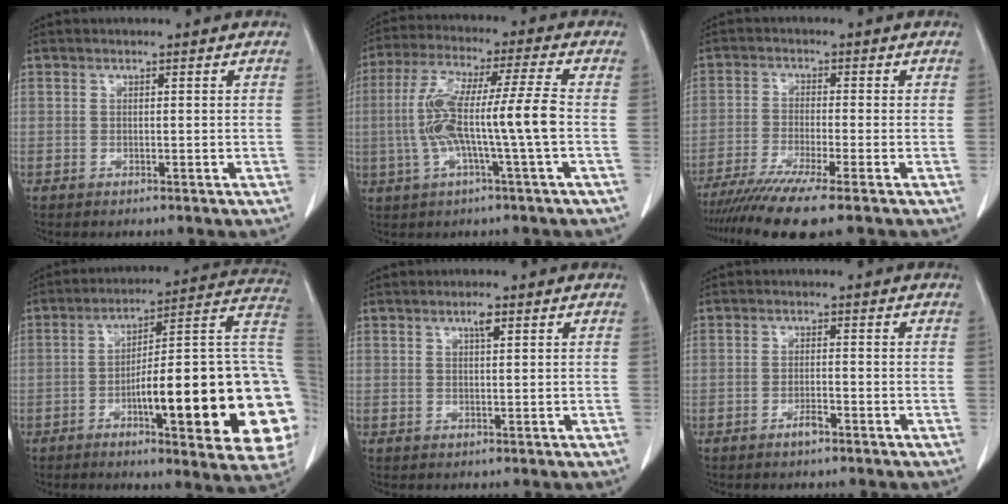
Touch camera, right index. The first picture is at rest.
{"total": 11.8, "force": [-1.5, -0.3, 11.7], "torque": [-0.234, 0.023, -0.028]}
{"total": 9.4, "force": [-7.2, -0.9, 5.9], "torque": [-0.093, -0.024, -0.119]}
{"total": 27.7, "force": [-5.2, 4.4, 26.9], "torque": [-0.269, 0.016, -0.066]}
{"total": 1.7, "force": [0.9, 0.3, 1.4], "torque": [-0.027, 0.002, 0.014]}
{"total": 1.7, "force": [-1.2, 0.3, 1.3], "torque": [-0.022, 0.001, -0.017]}